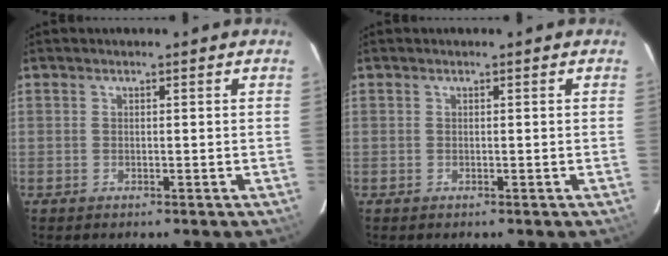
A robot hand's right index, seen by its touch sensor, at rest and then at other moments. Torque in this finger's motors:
{"motor_torque": [-0.08, -0.02, 0.01, 0.01]}